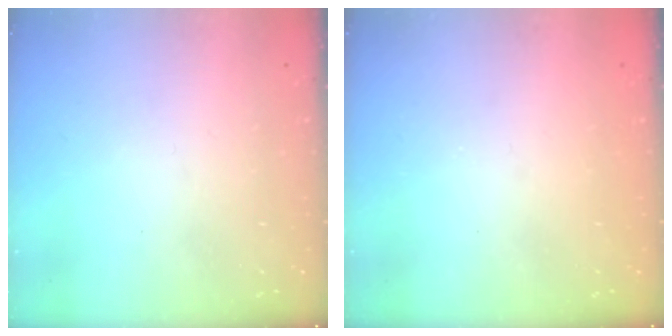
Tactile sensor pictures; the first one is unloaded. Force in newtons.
{"total": 1.0, "press": 1.0, "slide": 0.1}